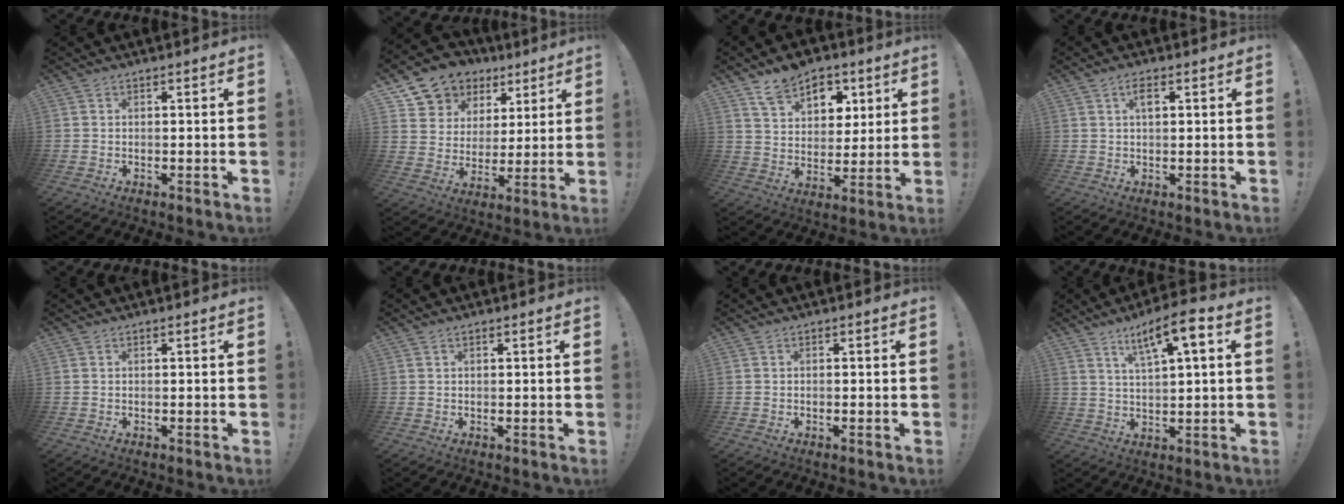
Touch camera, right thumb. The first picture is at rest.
{"total": 9.7, "force": [5.9, 7.5, 1.6], "torque": [-0.029, -0.050, 0.119]}
{"total": 12.8, "force": [8.7, 8.3, 4.3], "torque": [-0.062, -0.061, 0.165]}
{"total": 3.2, "force": [1.3, 1.7, 2.4], "torque": [-0.036, -0.001, 0.019]}
{"total": 0.0}
{"total": 0.5, "force": [0.3, 0.4, 0.1], "torque": [-0.003, 0.001, 0.006]}
{"total": 0.6, "force": [-0.4, 0.0, 0.4], "torque": [-0.014, 0.003, -0.006]}
{"total": 9.9, "force": [4.8, 2.0, 8.5], "torque": [-0.133, -0.021, 0.074]}